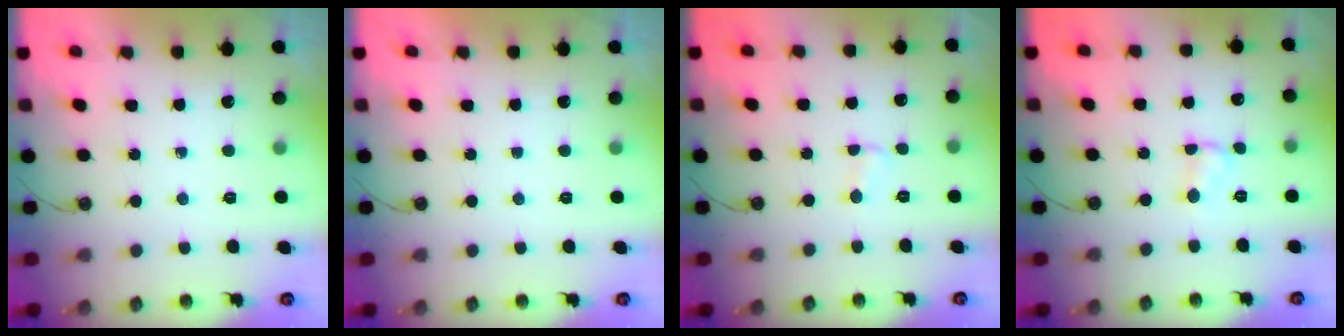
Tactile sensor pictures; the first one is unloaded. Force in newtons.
{"total": 0.0}
{"total": 2.1, "press": 2.1, "slide": 0.2}
{"total": 2.4, "press": 2.4, "slide": 0.3}